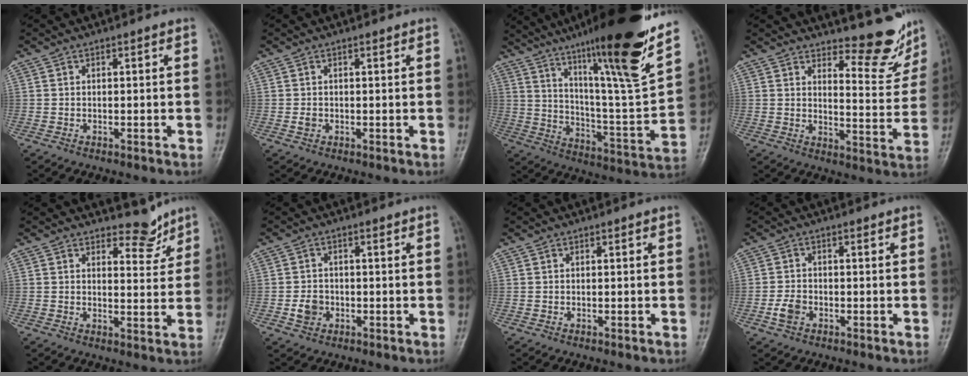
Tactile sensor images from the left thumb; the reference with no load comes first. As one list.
[{"total": 1.2, "force": [0.1, 1.0, 0.7], "torque": [-0.009, 0.000, 0.005]}, {"total": 26.8, "force": [17.5, 2.4, 20.1], "torque": [-0.287, -0.068, 0.283]}, {"total": 10.0, "force": [8.8, 2.9, 3.6], "torque": [-0.019, -0.087, 0.117]}, {"total": 4.1, "force": [3.5, 1.8, 0.8], "torque": [0.012, -0.031, 0.050]}, {"total": 3.4, "force": [-0.8, 2.8, 1.6], "torque": [-0.019, 0.004, -0.013]}, {"total": 0.0}, {"total": 3.1, "force": [-1.1, 2.1, 1.9], "torque": [-0.037, 0.005, -0.022]}]